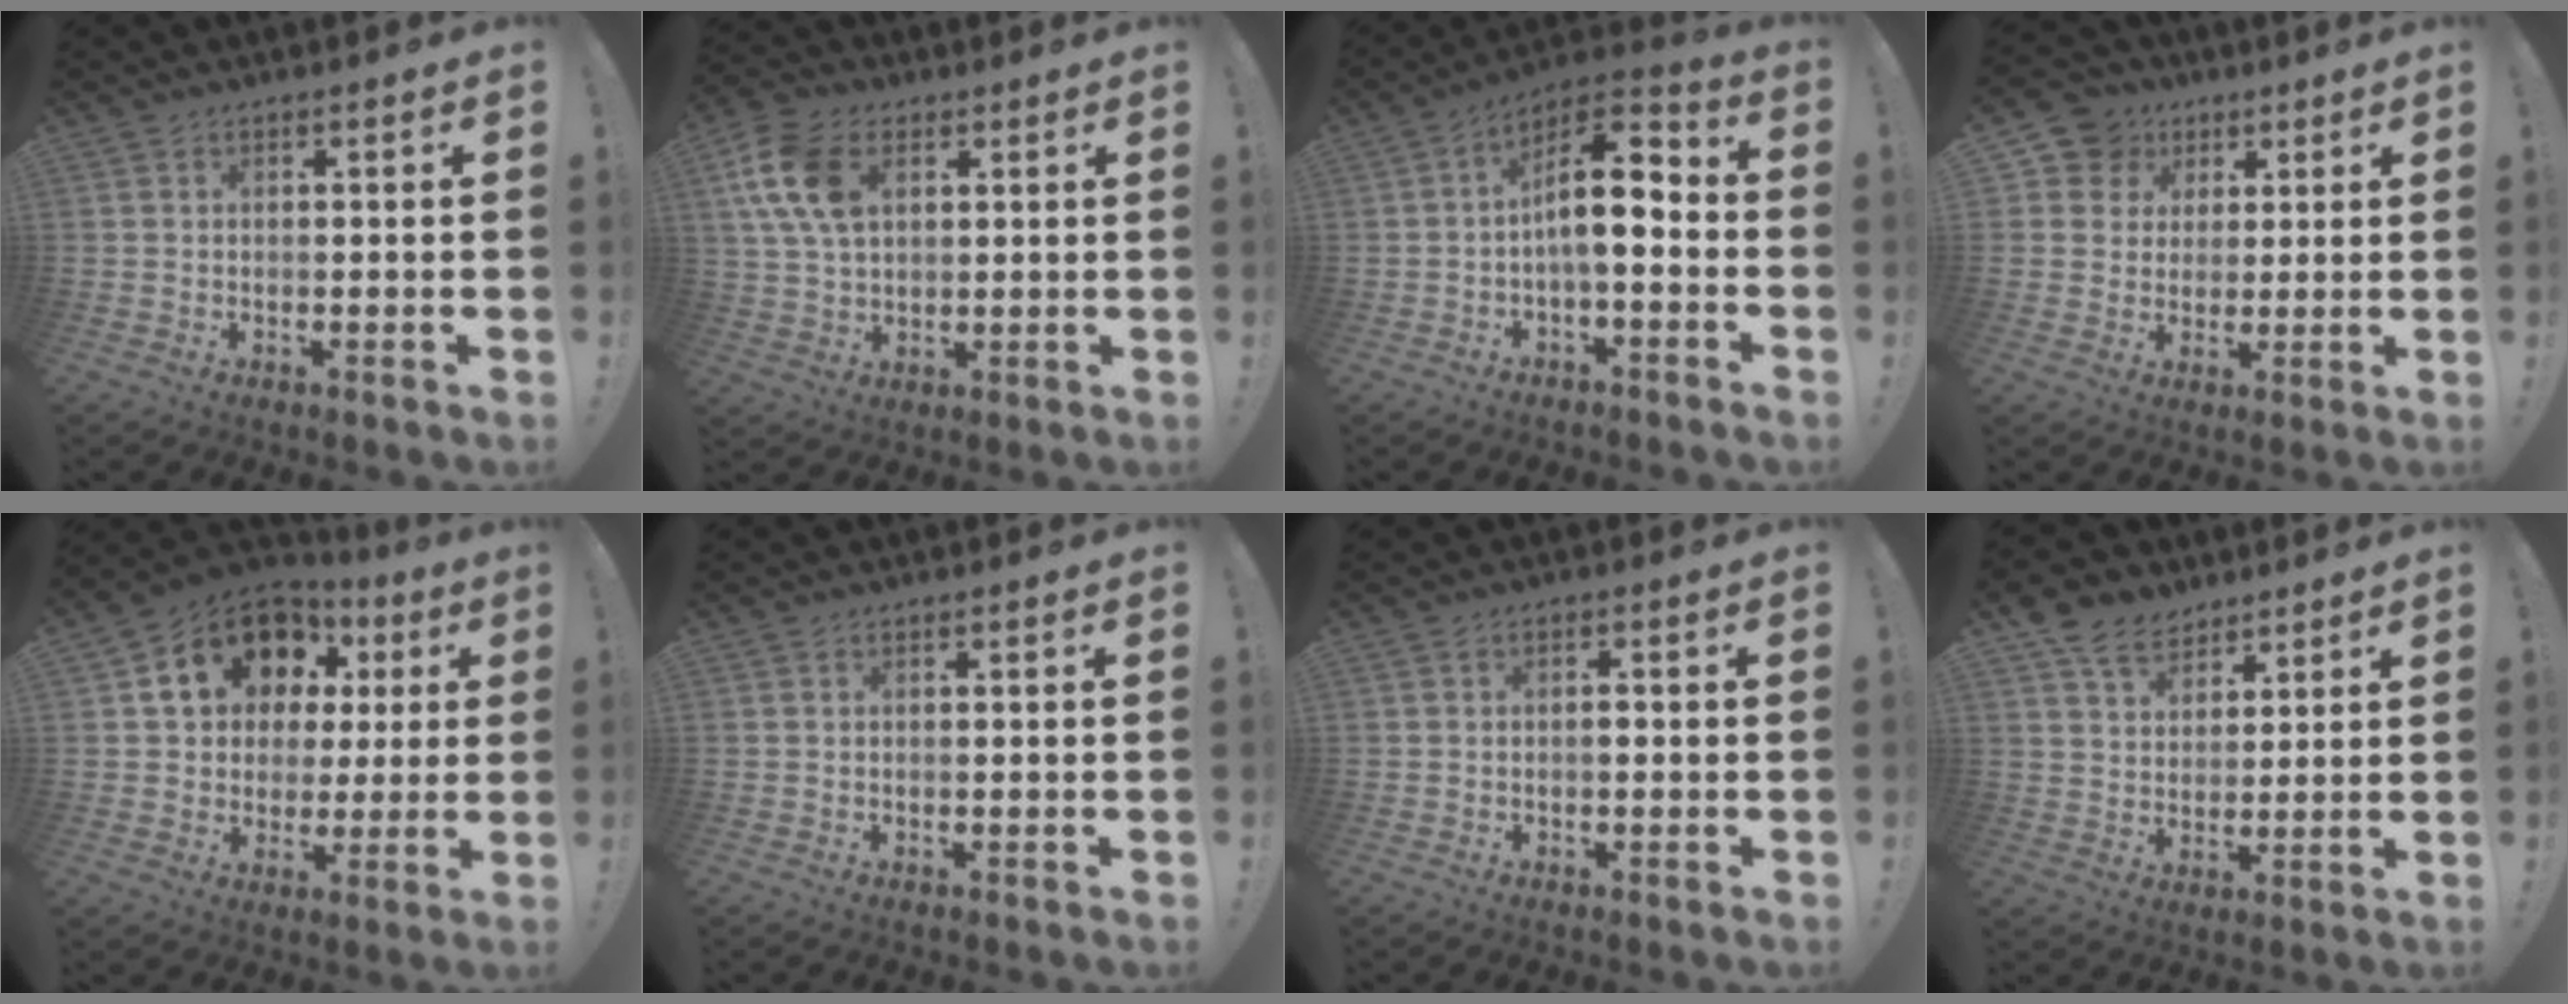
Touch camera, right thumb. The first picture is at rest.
{"total": 14.2, "force": [4.8, 9.4, 9.6], "torque": [-0.181, 0.000, 0.094]}
{"total": 11.3, "force": [-0.2, 4.5, 10.4], "torque": [-0.165, 0.004, -0.005]}
{"total": 8.8, "force": [3.2, 8.0, 1.9], "torque": [-0.033, -0.013, 0.068]}
{"total": 15.1, "force": [6.7, 11.6, 7.0], "torque": [-0.109, -0.031, 0.138]}
{"total": 0.0}
{"total": 1.0, "force": [-0.4, 0.4, 0.8], "torque": [-0.011, 0.001, -0.009]}
{"total": 9.3, "force": [6.3, 6.2, 2.8], "torque": [-0.046, -0.037, 0.125]}